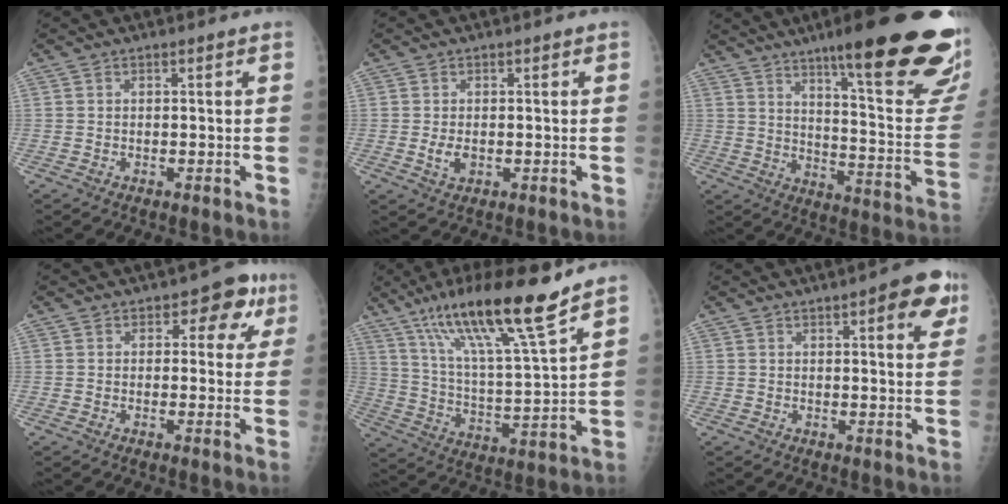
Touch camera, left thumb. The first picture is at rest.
{"total": 2.6, "force": [-0.3, 1.7, 1.9], "torque": [-0.035, -0.004, -0.003]}
{"total": 28.9, "force": [18.3, 4.5, 21.9], "torque": [-0.235, -0.079, 0.255]}
{"total": 6.8, "force": [2.8, 4.5, 4.2], "torque": [0.000, -0.004, 0.025]}
{"total": 19.5, "force": [13.8, 1.7, 13.7], "torque": [-0.226, -0.063, 0.244]}
{"total": 8.0, "force": [3.9, 2.4, 6.5], "torque": [-0.058, -0.011, 0.042]}